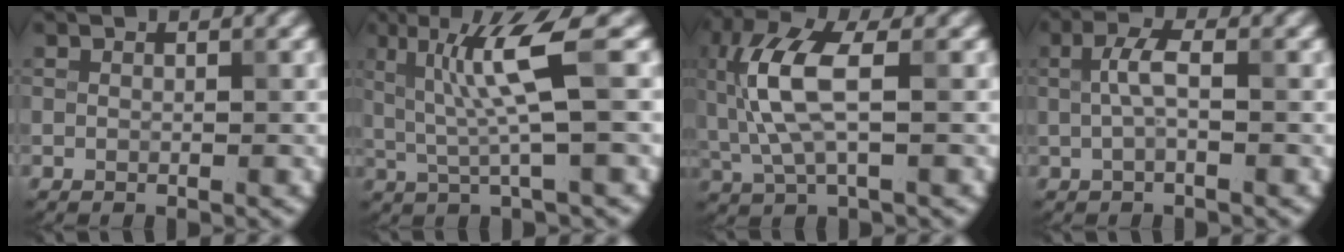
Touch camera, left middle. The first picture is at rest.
{"total": 5.5, "force": [1.0, 0.3, 5.4], "torque": [-0.115, 0.001, 0.023]}
{"total": 6.4, "force": [0.6, 2.3, 6.0], "torque": [-0.146, 0.008, 0.008]}
{"total": 2.2, "force": [0.2, 0.7, 2.1], "torque": [-0.046, 0.007, -0.001]}